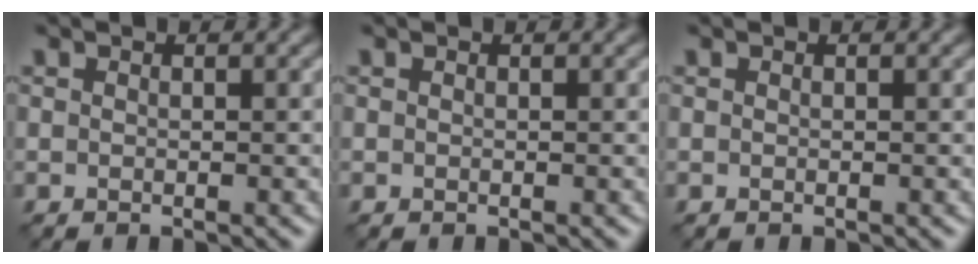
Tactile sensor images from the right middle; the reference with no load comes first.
{"total": 0.0}
{"total": 0.0}